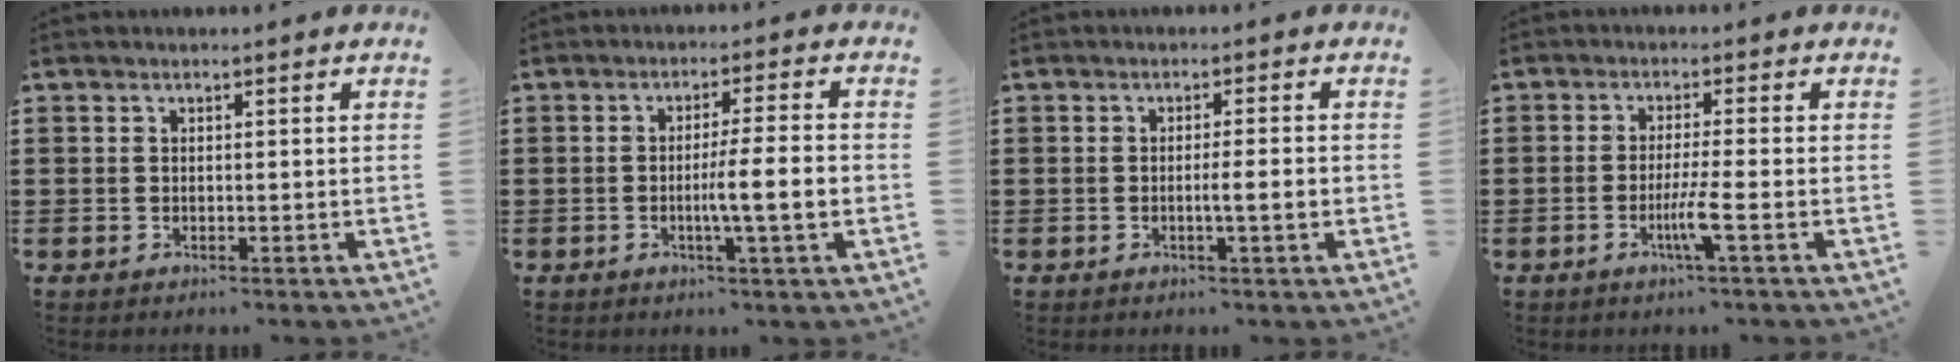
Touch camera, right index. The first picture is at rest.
{"total": 6.1, "force": [-1.3, -0.1, 6.0], "torque": [-0.102, -0.005, -0.024]}
{"total": 3.0, "force": [-0.6, 0.0, 2.9], "torque": [-0.048, -0.005, -0.012]}
{"total": 4.4, "force": [-1.7, -0.4, 4.0], "torque": [-0.076, -0.017, -0.033]}